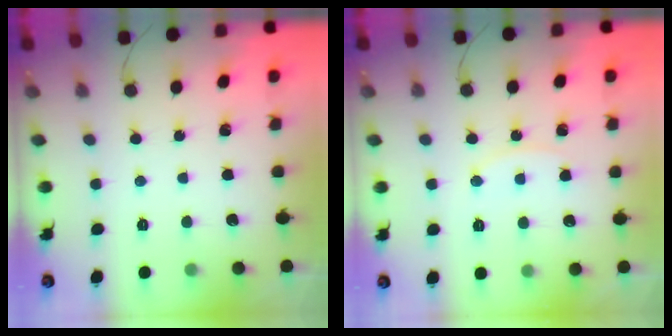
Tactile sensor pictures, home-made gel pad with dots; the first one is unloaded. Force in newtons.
{"total": 7.8, "press": 7.8, "slide": 0.4}